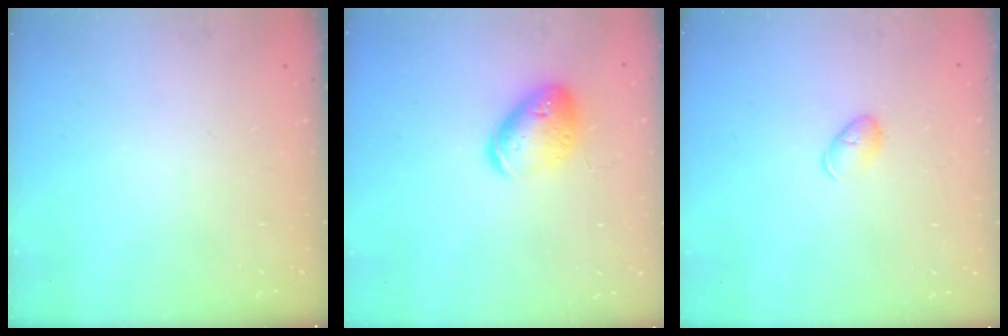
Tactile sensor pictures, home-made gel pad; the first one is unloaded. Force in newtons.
{"total": 13.8, "press": 13.7, "slide": 2.1}
{"total": 6.0, "press": 5.9, "slide": 0.9}